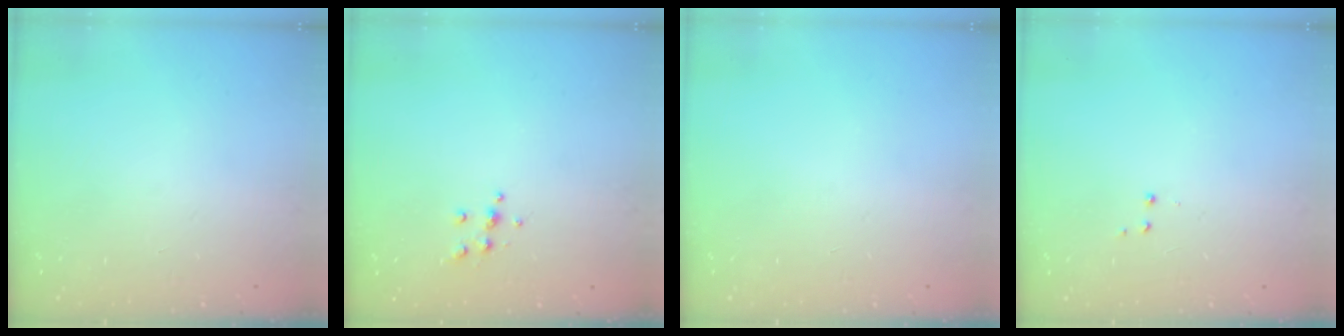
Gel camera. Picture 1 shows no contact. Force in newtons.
{"total": 4.7, "press": 4.6, "slide": 0.5}
{"total": 0.0}
{"total": 2.8, "press": 2.7, "slide": 0.5}